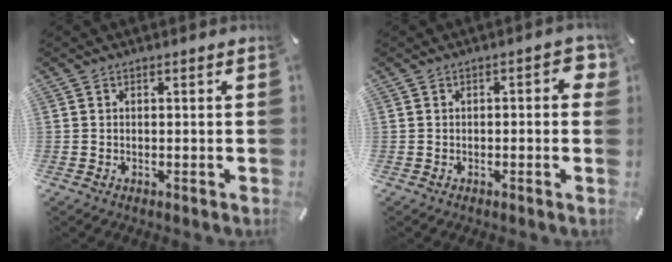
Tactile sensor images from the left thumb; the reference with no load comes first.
{"total": 3.8, "force": [-0.4, 1.8, 3.3], "torque": [-0.052, 0.009, -0.010]}